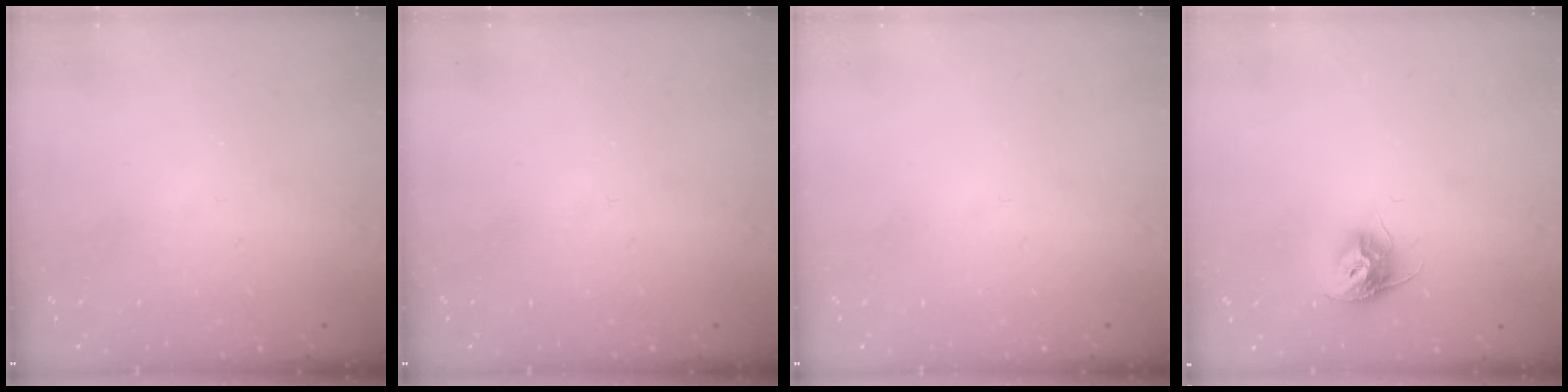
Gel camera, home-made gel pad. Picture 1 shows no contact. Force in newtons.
{"total": 0.0}
{"total": 0.0}
{"total": 9.4, "press": 9.4, "slide": 0.2}